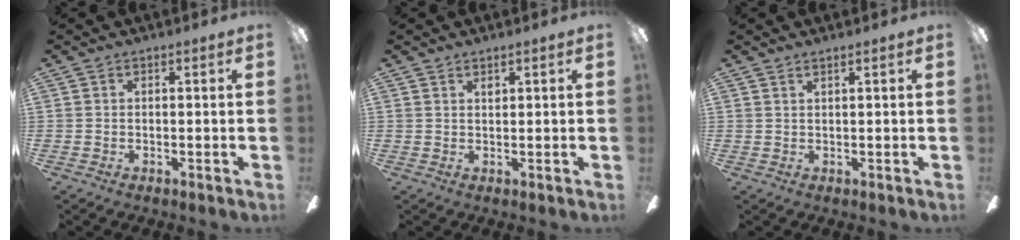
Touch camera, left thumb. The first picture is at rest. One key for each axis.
{"total": 1.3, "fx": 1.0, "fy": 0.4, "fz": 0.7, "tx": -0.008, "ty": -0.002, "tz": 0.016}
{"total": 1.1, "fx": 0.9, "fy": 0.0, "fz": 0.6, "tx": -0.013, "ty": 0.000, "tz": 0.016}